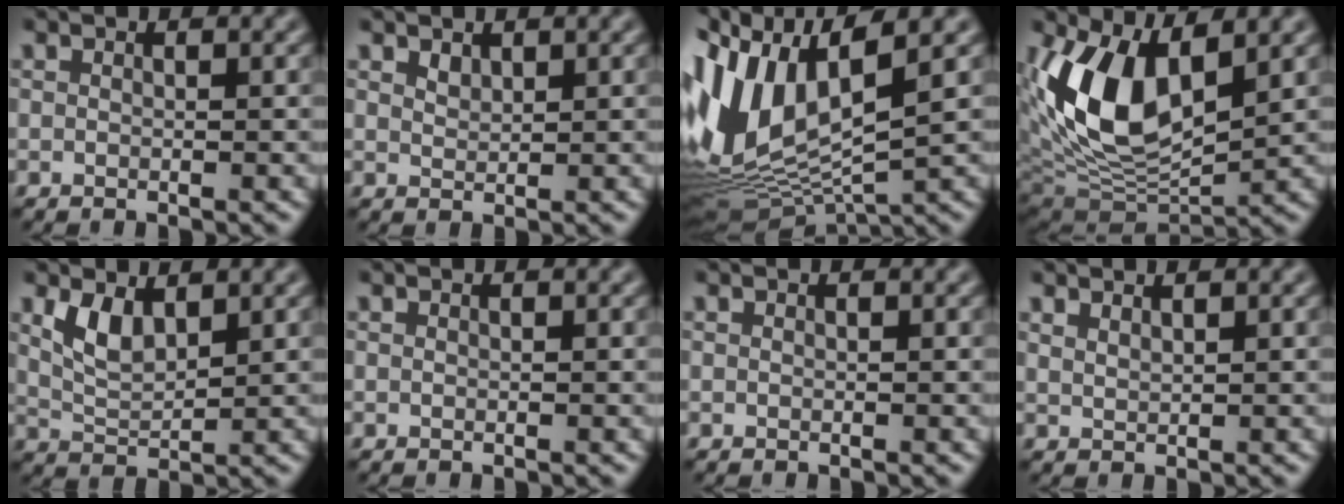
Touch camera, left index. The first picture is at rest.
{"total": 0.7, "force": [0.6, 0.3, 0.1], "torque": [-0.008, -0.001, 0.018]}
{"total": 11.8, "force": [1.7, 5.8, 10.2], "torque": [-0.236, 0.003, 0.037]}
{"total": 9.7, "force": [2.4, 5.2, 7.8], "torque": [-0.163, -0.013, 0.049]}
{"total": 2.7, "force": [1.2, 1.3, 2.0], "torque": [-0.048, -0.007, 0.034]}
{"total": 0.0}
{"total": 0.0}
{"total": 0.9, "force": [0.9, 0.2, 0.2], "torque": [0.000, 0.002, 0.015]}